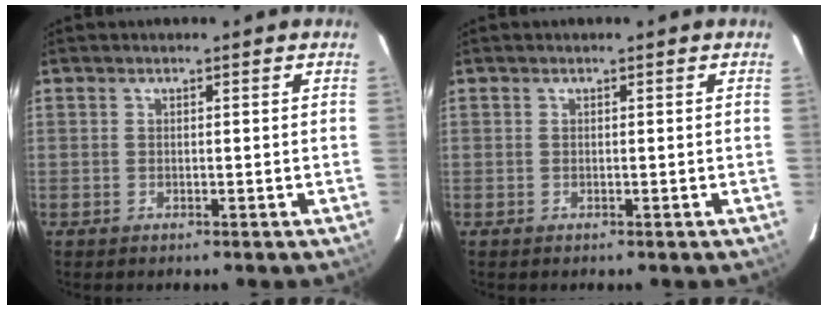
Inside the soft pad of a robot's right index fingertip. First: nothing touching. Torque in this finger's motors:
{"motor_torque": [0.00, 0.00, 0.00, 0.00]}